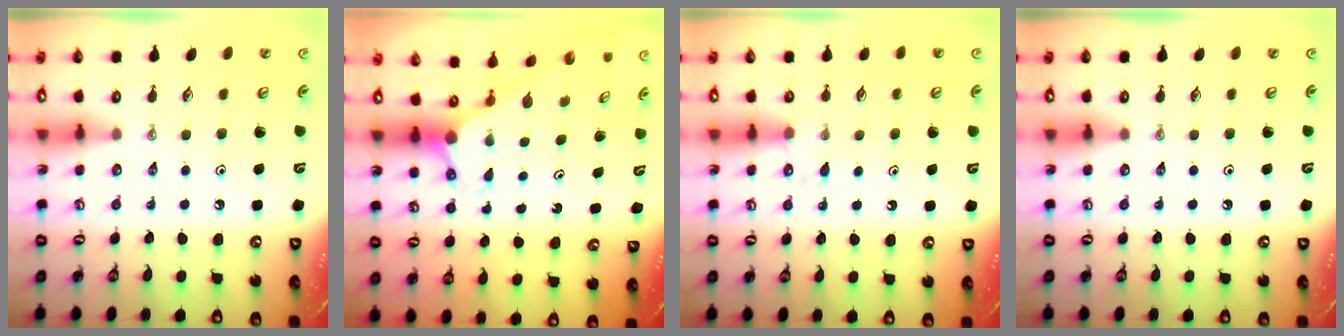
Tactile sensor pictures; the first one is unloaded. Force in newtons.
{"total": 2.9, "press": 2.9, "slide": 0.0}
{"total": 4.8, "press": 4.8, "slide": 0.5}
{"total": 0.0}